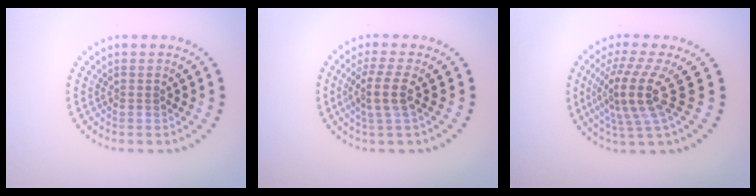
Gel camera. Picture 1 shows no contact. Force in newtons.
{"total": 2.9, "press": 2.4, "slide": 1.7}
{"total": 4.7, "press": 3.4, "slide": 3.2}